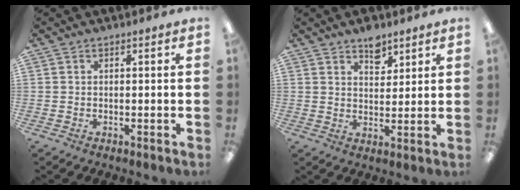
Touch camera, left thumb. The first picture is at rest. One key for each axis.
{"total": 6.1, "fx": 4.6, "fy": 3.3, "fz": 2.2, "tx": -0.017, "ty": -0.026, "tz": 0.077}